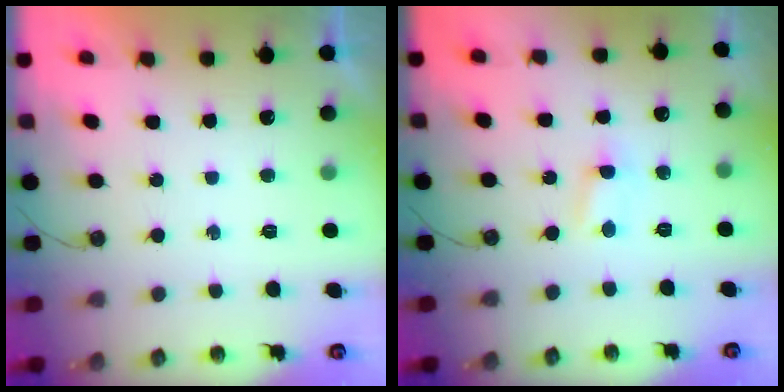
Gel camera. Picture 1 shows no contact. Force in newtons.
{"total": 1.9, "press": 1.9, "slide": 0.2}